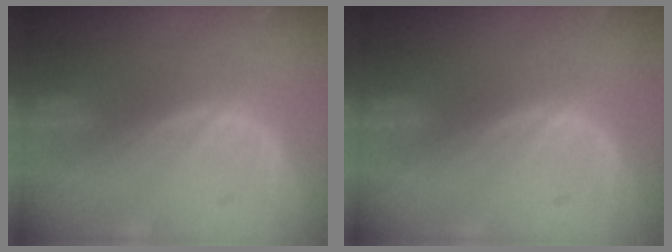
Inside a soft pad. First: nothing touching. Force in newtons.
{"total": 0.0}